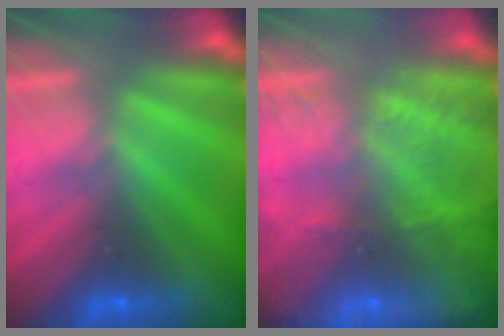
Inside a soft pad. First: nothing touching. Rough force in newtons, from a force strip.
{"total": 11.8}